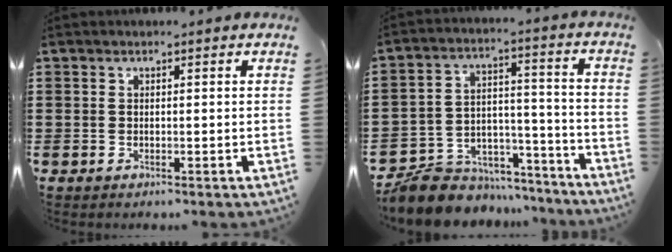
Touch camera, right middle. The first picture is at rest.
{"total": 7.7, "force": [-7.1, 2.8, 0.6], "torque": [-0.025, 0.017, -0.142]}